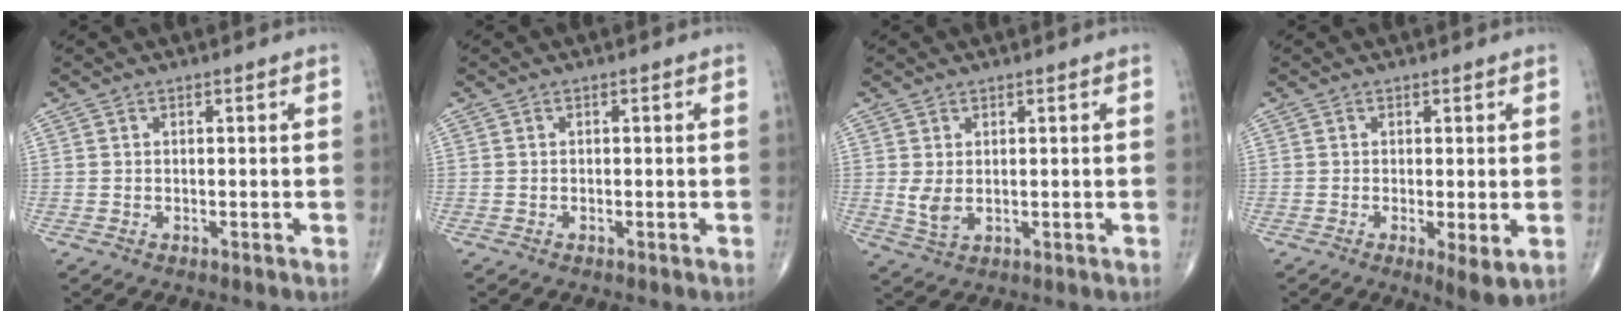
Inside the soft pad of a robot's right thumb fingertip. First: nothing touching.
{"total": 0.0}
{"total": 3.3, "force": [0.4, 1.9, 2.6], "torque": [-0.054, -0.006, 0.017]}
{"total": 4.3, "force": [-0.8, 1.1, 4.1], "torque": [-0.072, -0.017, -0.017]}